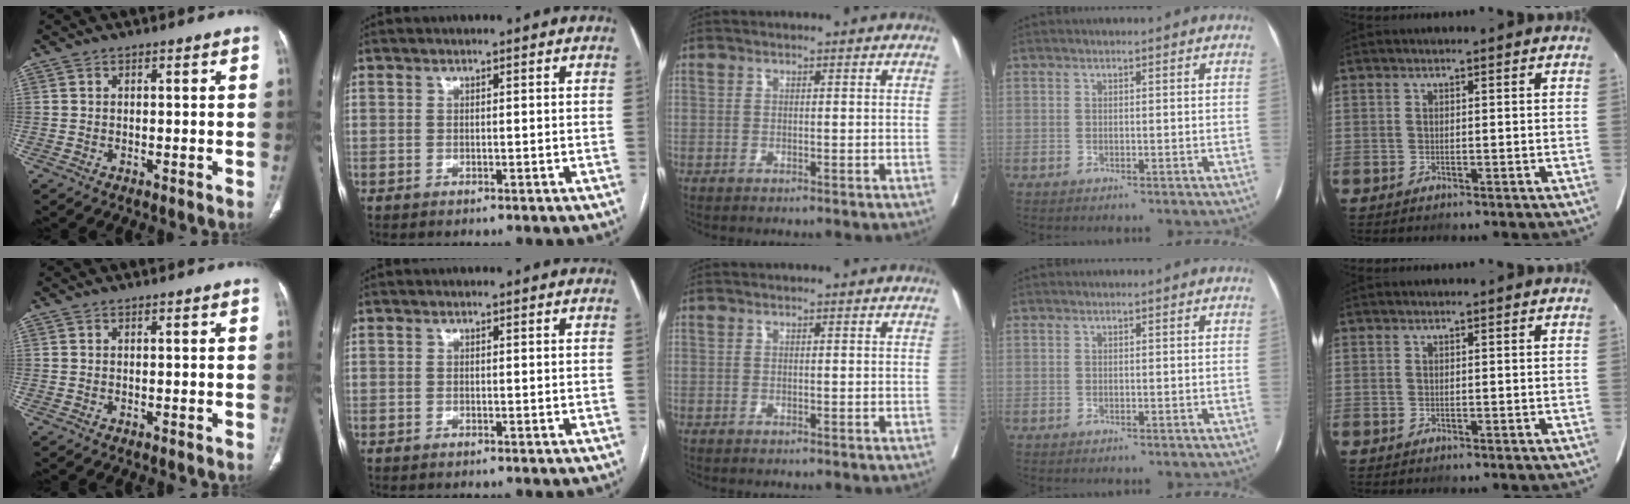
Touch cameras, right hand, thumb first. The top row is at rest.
{}